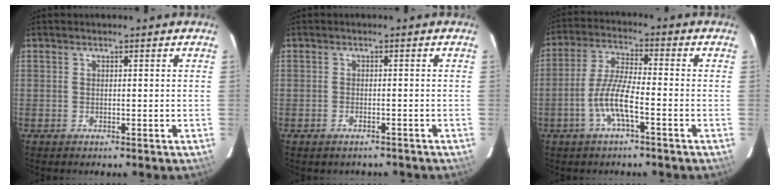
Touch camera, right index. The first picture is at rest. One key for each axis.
{"total": 2.2, "fx": -1.9, "fy": 0.9, "fz": 0.9, "tx": -0.018, "ty": -0.003, "tz": -0.026}
{"total": 7.7, "fx": -3.2, "fy": 1.0, "fz": 7.0, "tx": -0.147, "ty": 0.003, "tz": -0.063}